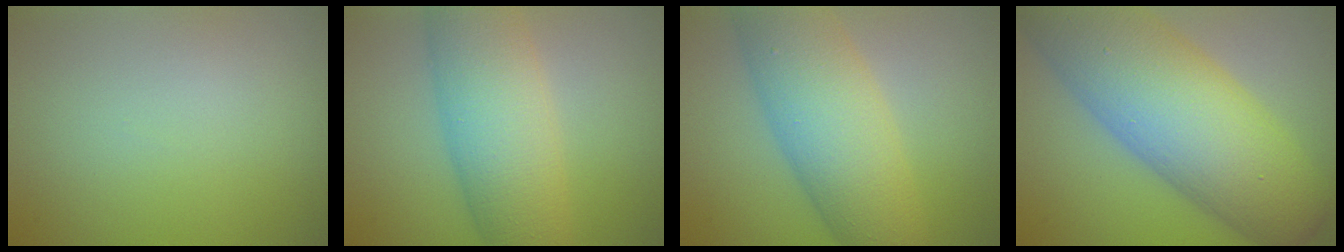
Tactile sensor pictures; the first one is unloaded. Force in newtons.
{"total": 8.7, "press": 8.7, "slide": 0.1}
{"total": 9.4, "press": 9.4, "slide": 0.3}
{"total": 14.2, "press": 14.2, "slide": 0.5}